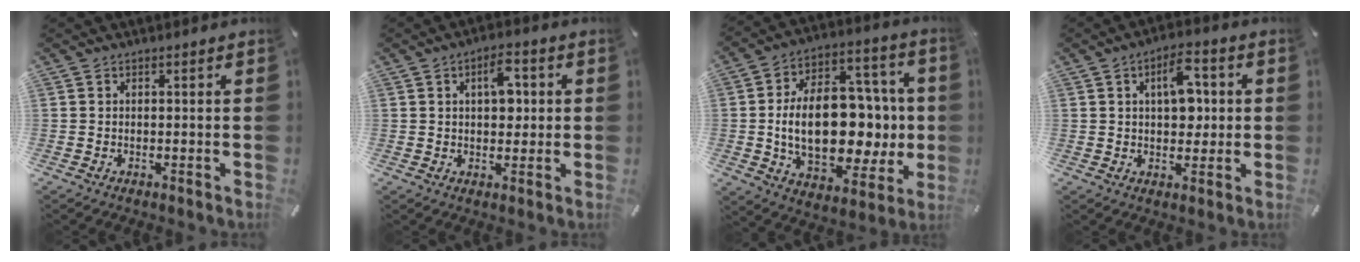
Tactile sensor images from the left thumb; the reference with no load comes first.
{"total": 6.7, "force": [1.6, 3.9, 5.2], "torque": [-0.065, -0.003, 0.019]}
{"total": 23.2, "force": [-1.1, 14.6, 18.0], "torque": [-0.308, -0.014, -0.009]}
{"total": 9.2, "force": [2.0, 5.5, 7.1], "torque": [-0.098, 0.001, 0.030]}